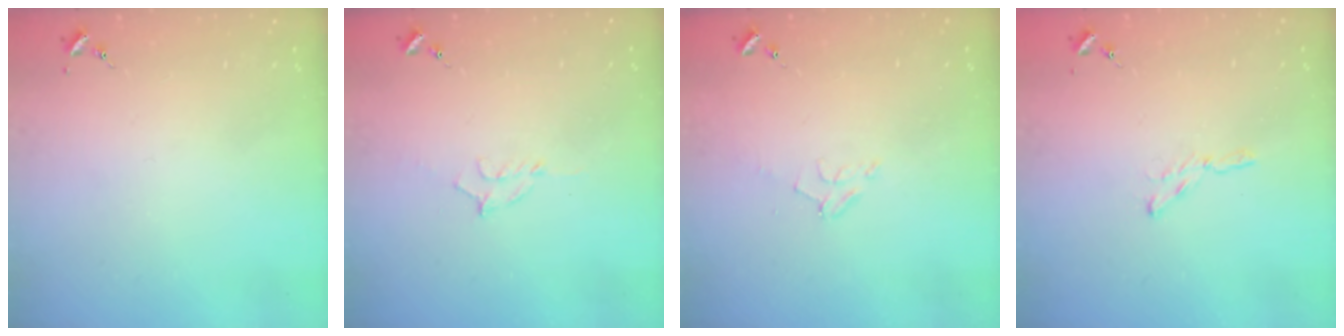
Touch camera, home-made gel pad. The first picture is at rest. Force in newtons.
{"total": 7.2, "press": 7.1, "slide": 1.1}
{"total": 5.2, "press": 5.1, "slide": 0.9}
{"total": 2.4, "press": 2.4, "slide": 0.2}